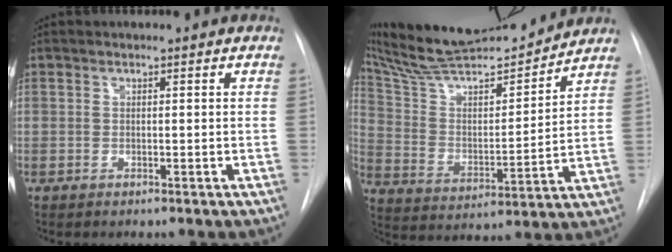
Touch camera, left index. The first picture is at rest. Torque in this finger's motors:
{"motor_torque": [0.40, -0.82, 0.10, 0.04]}